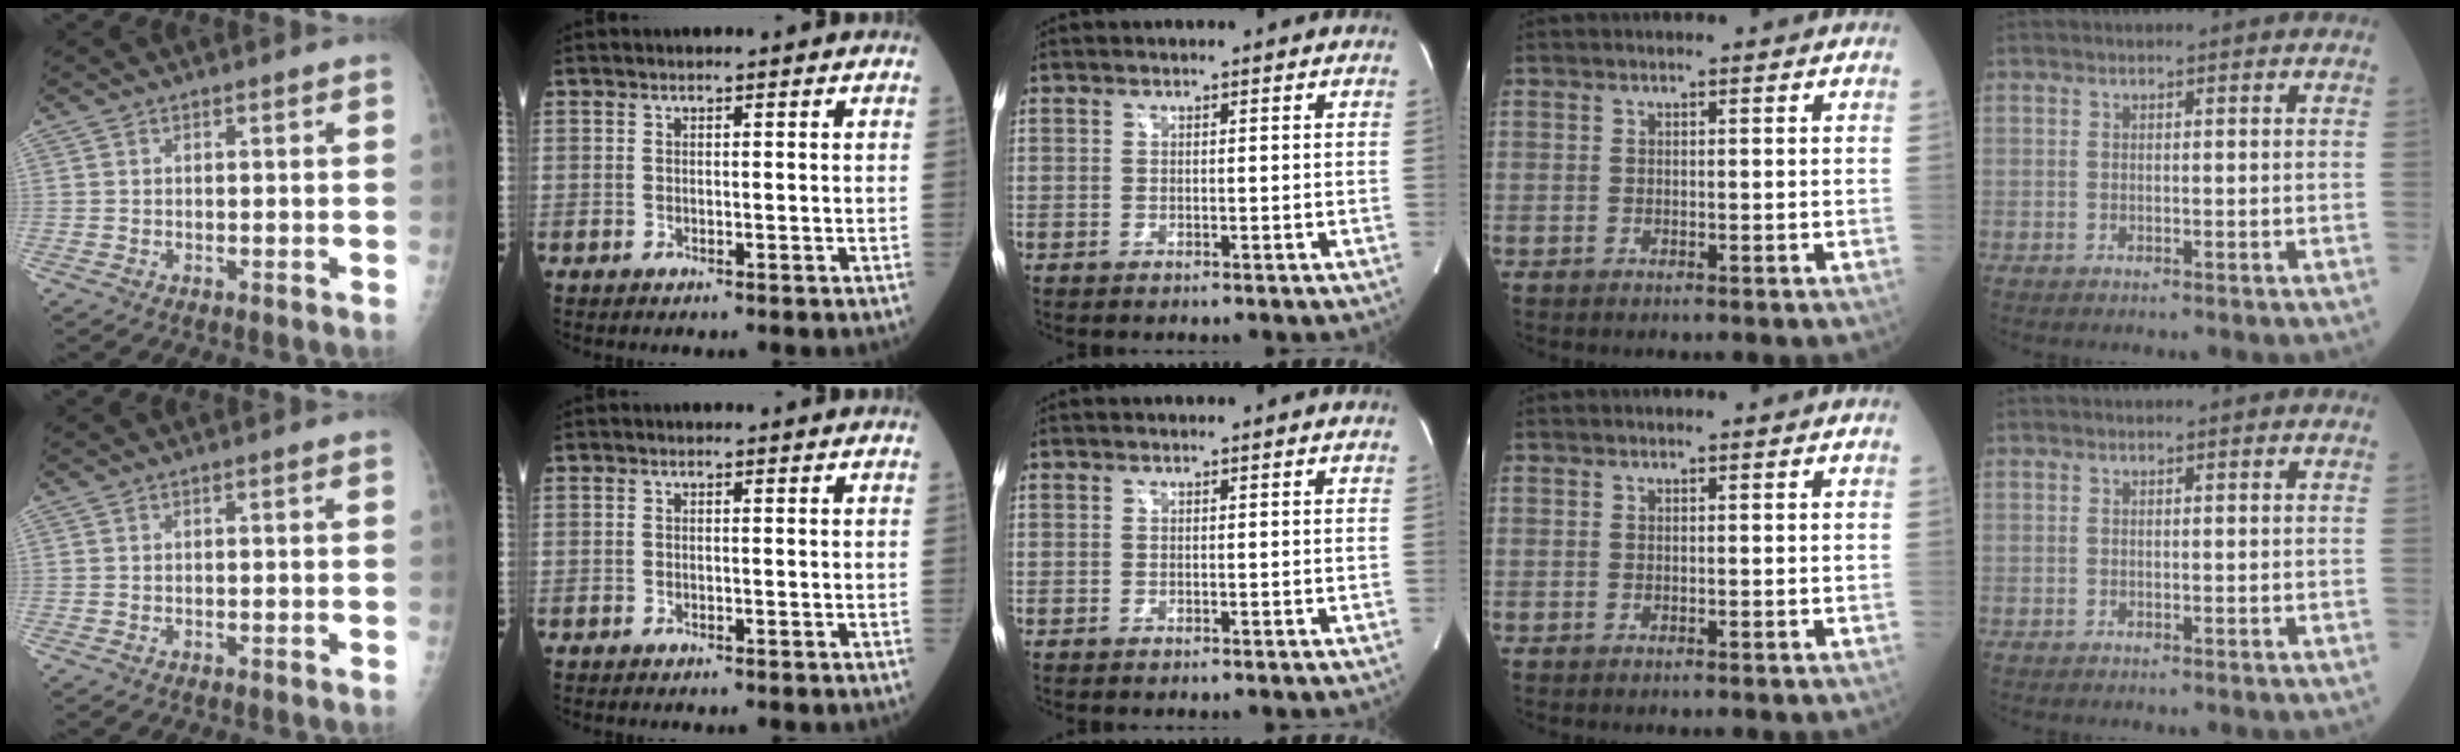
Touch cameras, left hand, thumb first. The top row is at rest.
{}